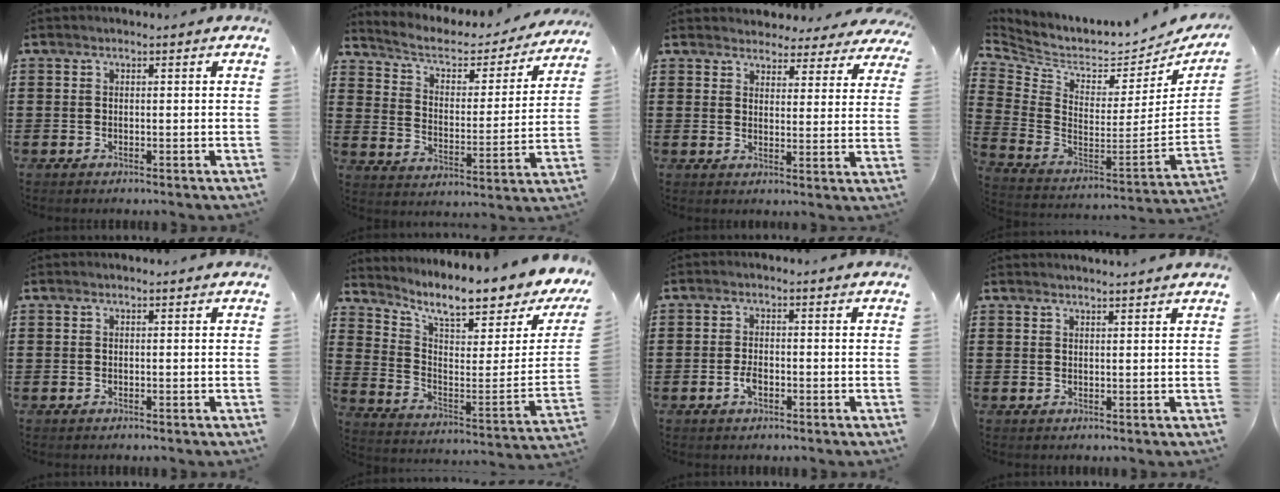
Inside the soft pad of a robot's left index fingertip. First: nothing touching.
{"total": 4.3, "force": [3.1, 2.2, 2.1], "torque": [-0.060, -0.018, 0.043]}
{"total": 3.9, "force": [3.8, 0.7, 0.0], "torque": [-0.011, -0.019, 0.068]}
{"total": 3.3, "force": [2.4, 1.9, 1.3], "torque": [-0.049, -0.045, 0.036]}
{"total": 0.0}
{"total": 8.6, "force": [6.8, 0.9, 5.1], "torque": [-0.107, -0.069, 0.104]}
{"total": 2.5, "force": [-1.0, 1.2, 1.9], "torque": [-0.052, -0.003, -0.023]}
{"total": 1.5, "force": [1.4, -0.4, 0.1], "torque": [-0.003, -0.001, 0.029]}